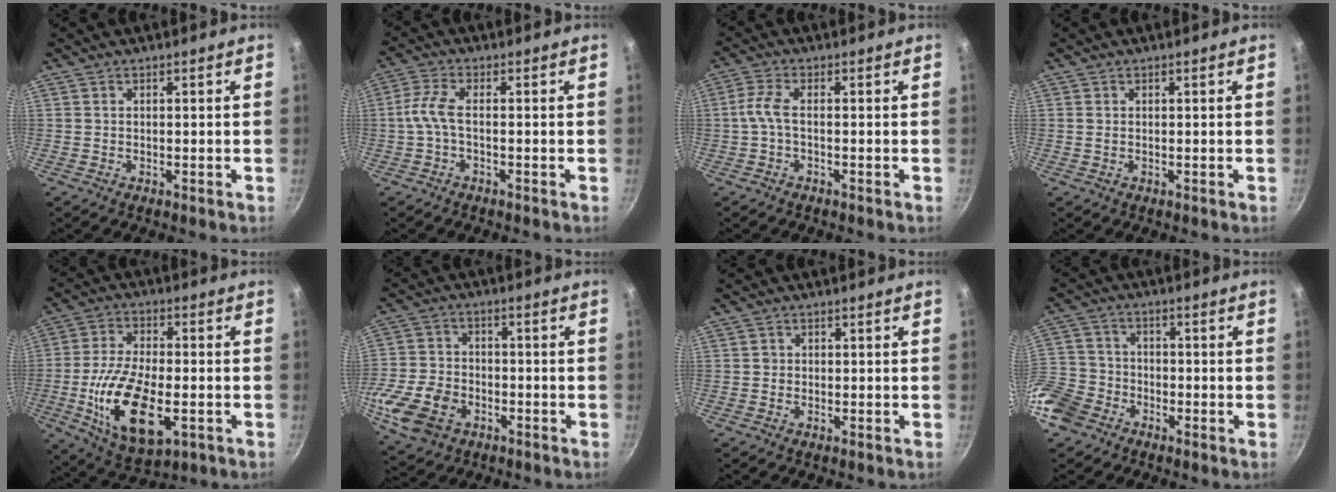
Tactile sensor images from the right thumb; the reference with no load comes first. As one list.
[{"total": 4.7, "force": [-0.6, 1.6, 4.4], "torque": [-0.111, 0.011, -0.019]}, {"total": 3.9, "force": [-0.5, 1.4, 3.6], "torque": [-0.091, 0.007, -0.016]}, {"total": 0.5, "force": [0.1, 0.3, 0.4], "torque": [-0.012, 0.003, 0.004]}, {"total": 17.3, "force": [-4.4, 8.2, 14.6], "torque": [-0.272, 0.000, -0.066]}, {"total": 13.0, "force": [-5.1, 9.2, 7.6], "torque": [-0.158, 0.013, -0.092]}, {"total": 0.8, "force": [0.0, 0.7, 0.1], "torque": [0.002, 0.003, 0.000]}, {"total": 10.0, "force": [-5.9, 7.2, 3.5], "torque": [-0.070, 0.030, -0.123]}]